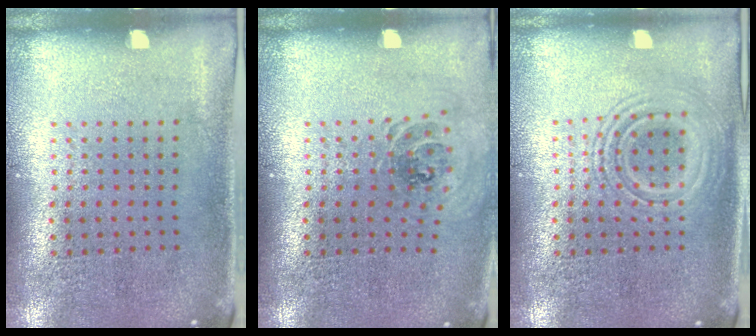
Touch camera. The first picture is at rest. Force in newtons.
{"total": 0.8, "press": 0.8, "slide": 0.1}
{"total": 2.8, "press": 2.7, "slide": 0.5}